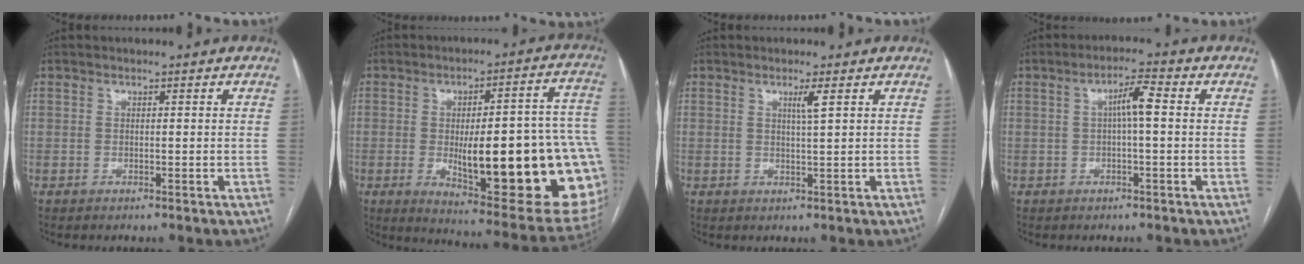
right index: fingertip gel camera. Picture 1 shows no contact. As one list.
[{"total": 28.3, "force": [-4.2, 5.9, 27.3], "torque": [-0.278, 0.004, -0.043]}, {"total": 2.1, "force": [0.9, -0.5, 1.8], "torque": [-0.034, -0.004, 0.017]}, {"total": 4.3, "force": [0.3, 0.4, 4.3], "torque": [-0.073, 0.013, 0.003]}]